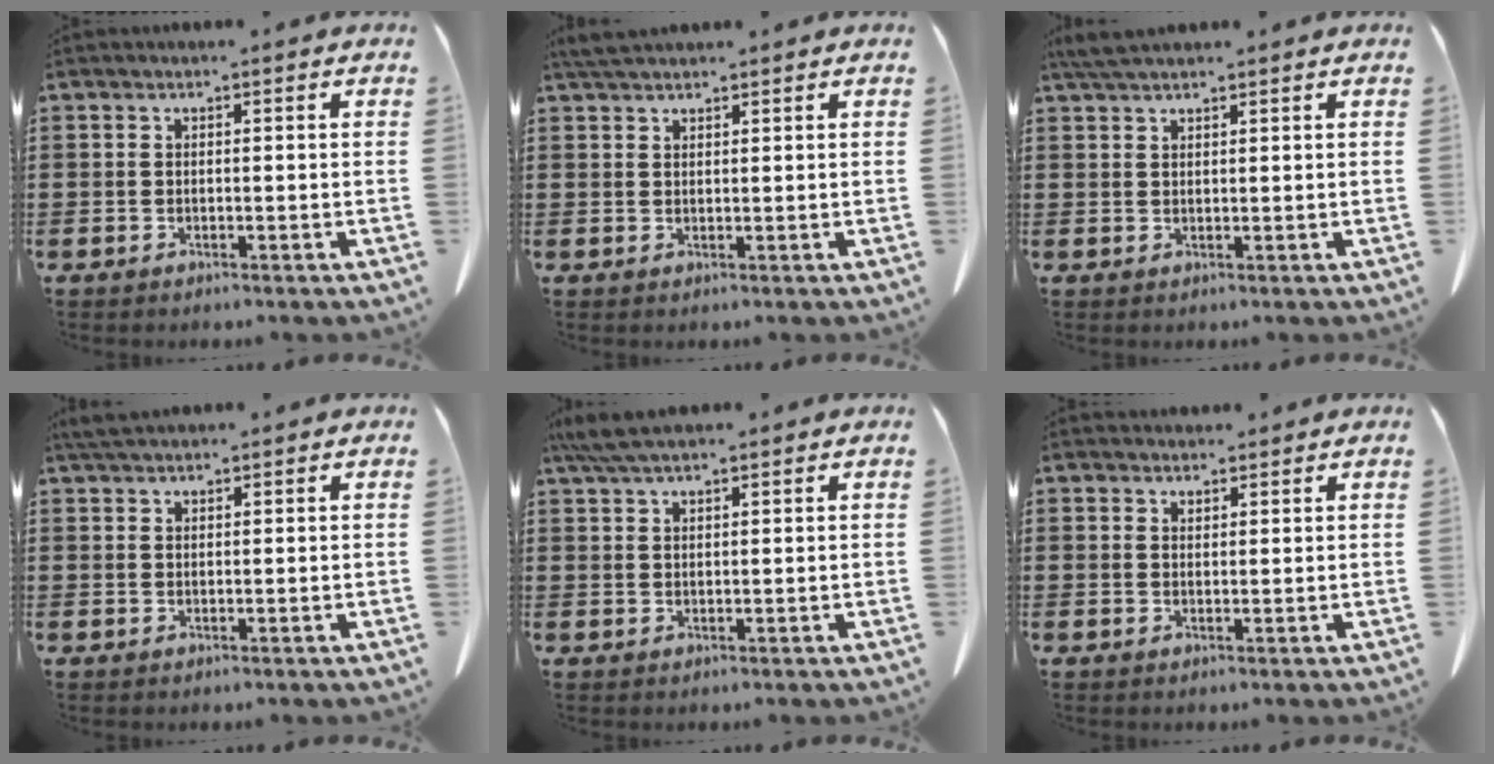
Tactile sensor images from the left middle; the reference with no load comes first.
{"total": 2.5, "force": [2.3, 0.4, 1.0], "torque": [-0.026, -0.001, 0.044]}
{"total": 3.1, "force": [2.5, 0.6, 1.7], "torque": [-0.039, 0.000, 0.049]}
{"total": 2.3, "force": [2.0, 0.4, 0.9], "torque": [-0.025, 0.001, 0.040]}
{"total": 4.4, "force": [3.4, 0.8, 2.6], "torque": [-0.060, -0.002, 0.065]}
{"total": 2.0, "force": [1.9, 0.6, 0.1], "torque": [0.002, -0.003, 0.036]}